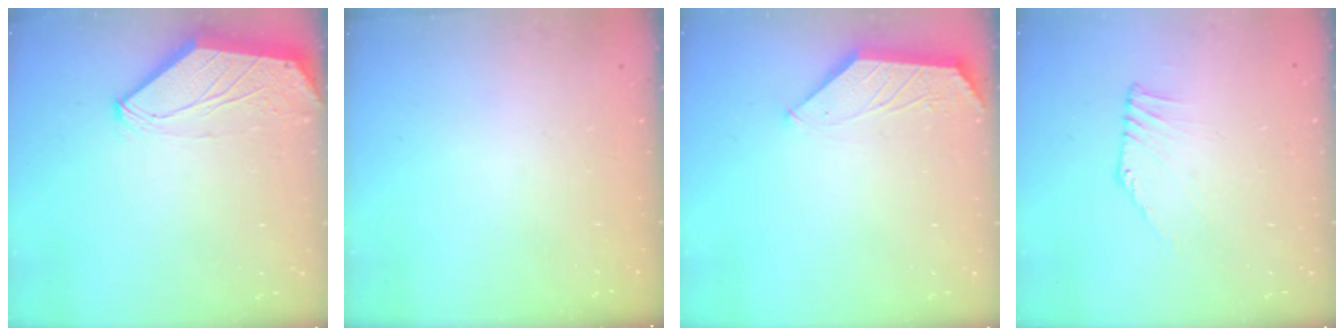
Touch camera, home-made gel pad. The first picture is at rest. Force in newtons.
{"total": 0.0}
{"total": 1.6, "press": 1.6, "slide": 0.4}
{"total": 0.5, "press": 0.2, "slide": 0.5}